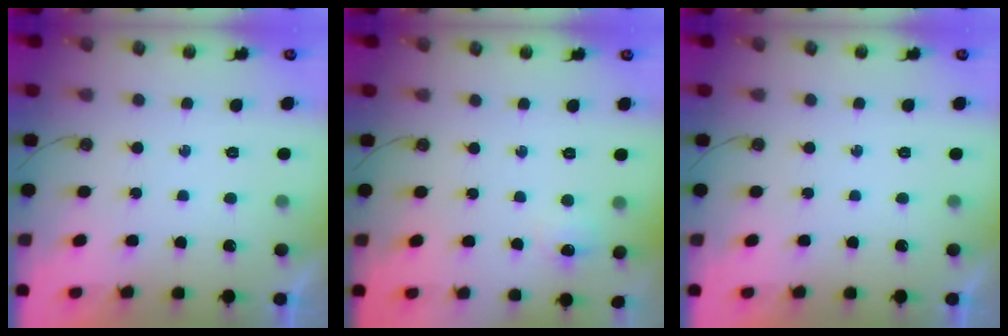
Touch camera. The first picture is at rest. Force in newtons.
{"total": 6.1, "press": 6.0, "slide": 0.8}
{"total": 0.0}